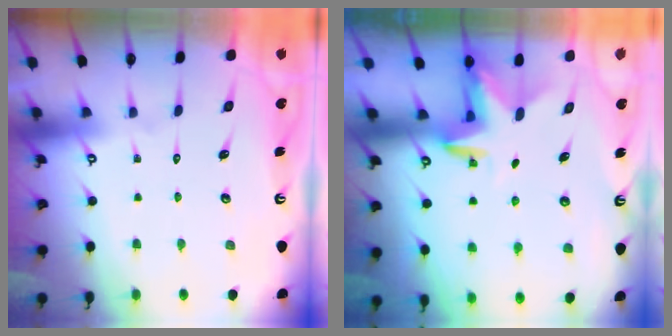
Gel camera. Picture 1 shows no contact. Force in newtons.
{"total": 3.5, "press": 3.5, "slide": 0.2}